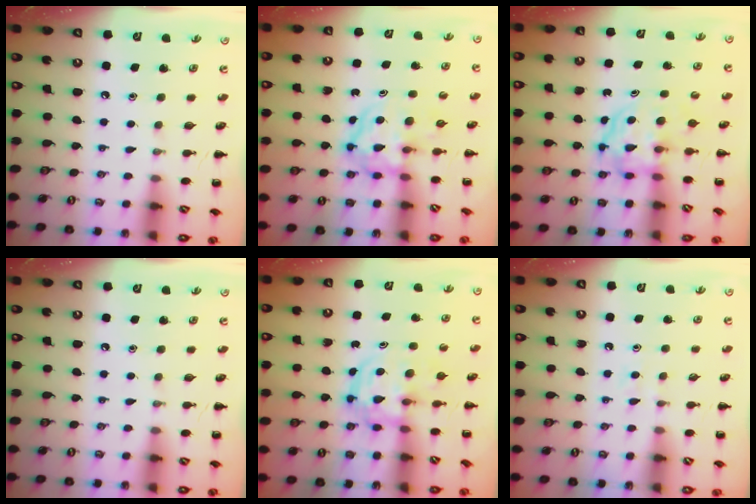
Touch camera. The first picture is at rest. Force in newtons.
{"total": 3.8, "press": 3.7, "slide": 0.4}
{"total": 3.8, "press": 3.8, "slide": 0.2}
{"total": 0.0}
{"total": 3.1, "press": 3.1, "slide": 0.4}
{"total": 2.6, "press": 2.5, "slide": 0.9}